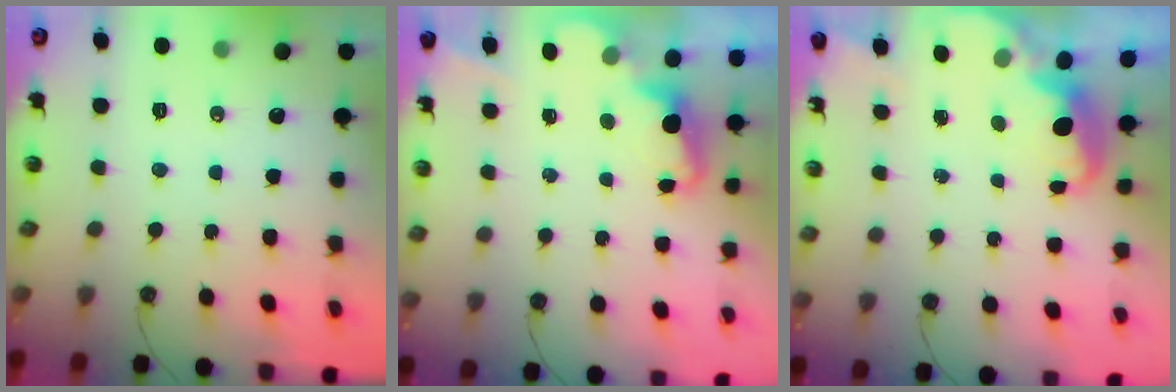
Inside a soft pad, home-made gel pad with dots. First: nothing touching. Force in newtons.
{"total": 2.4, "press": 2.3, "slide": 0.5}
{"total": 2.7, "press": 2.6, "slide": 0.6}